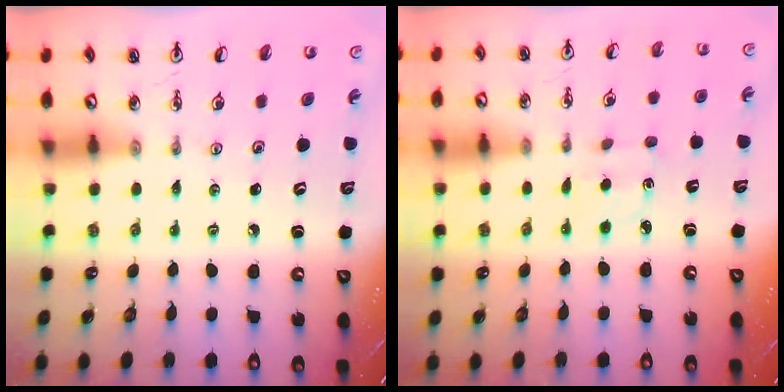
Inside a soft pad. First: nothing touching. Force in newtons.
{"total": 1.8, "press": 1.7, "slide": 0.5}